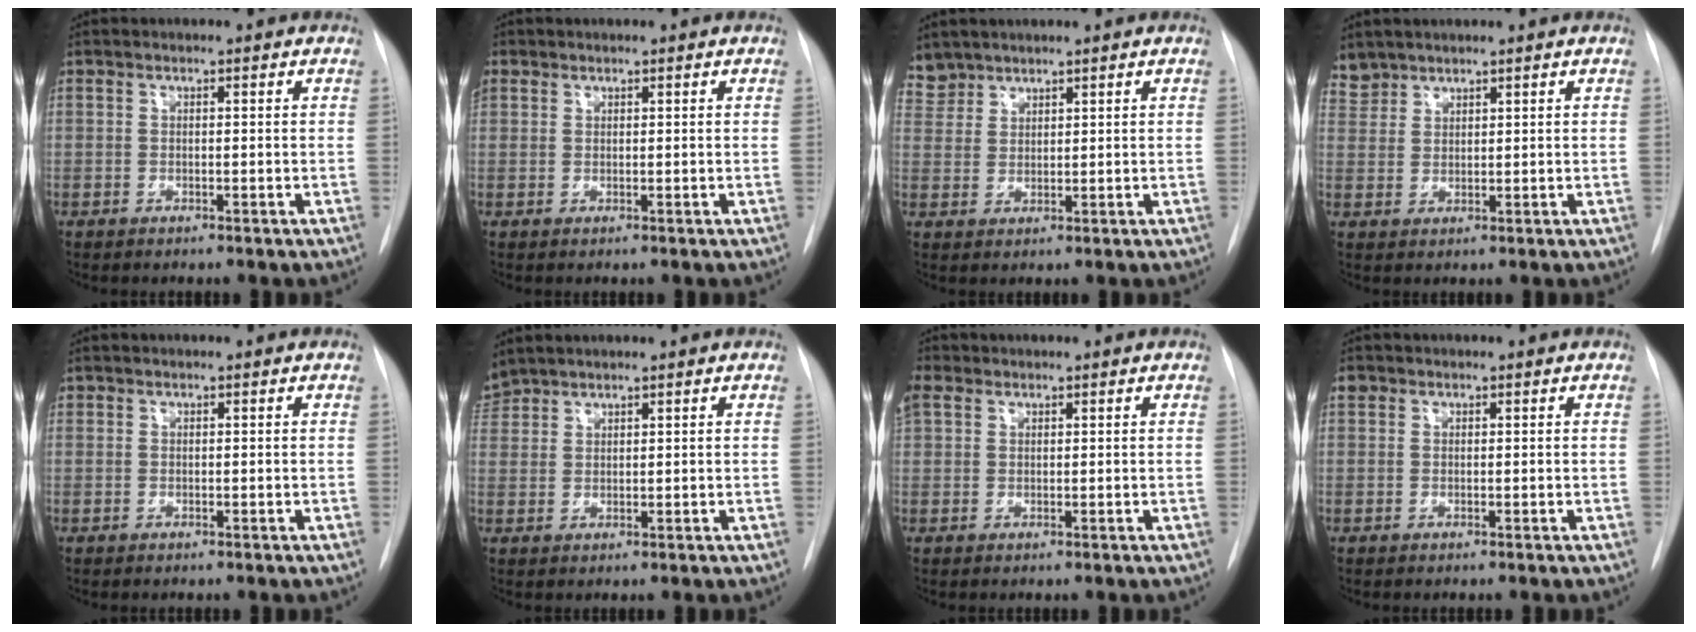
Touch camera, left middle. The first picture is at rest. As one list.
[{"total": 1.8, "force": [1.0, 1.5, 0.3], "torque": [-0.004, 0.012, 0.018]}, {"total": 3.8, "force": [3.5, 1.6, -0.4], "torque": [0.009, 0.009, 0.074]}, {"total": 3.3, "force": [3.0, 1.3, -0.3], "torque": [0.008, 0.010, 0.063]}, {"total": 0.0}, {"total": 3.1, "force": [3.1, 0.7, 0.0], "torque": [-0.004, 0.016, 0.064]}, {"total": 3.9, "force": [2.1, 2.9, 1.5], "torque": [-0.049, 0.023, 0.048]}, {"total": 1.0, "force": [0.6, 0.8, 0.2], "torque": [0.000, 0.014, 0.009]}]